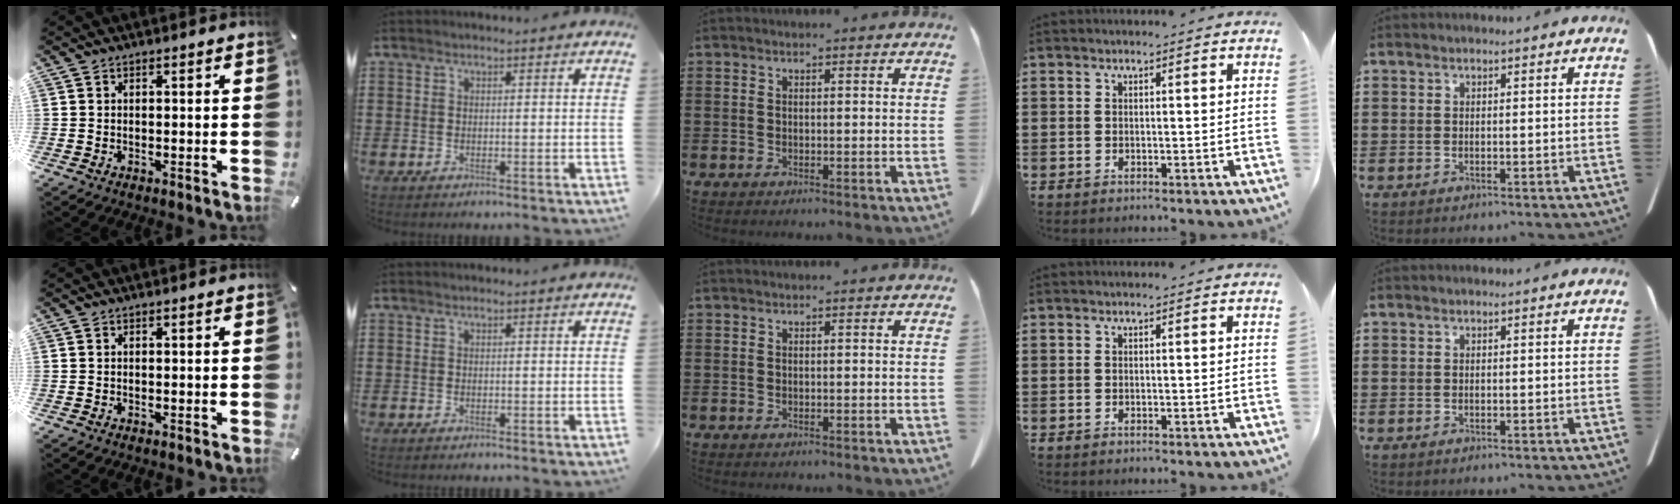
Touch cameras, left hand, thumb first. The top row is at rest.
{}